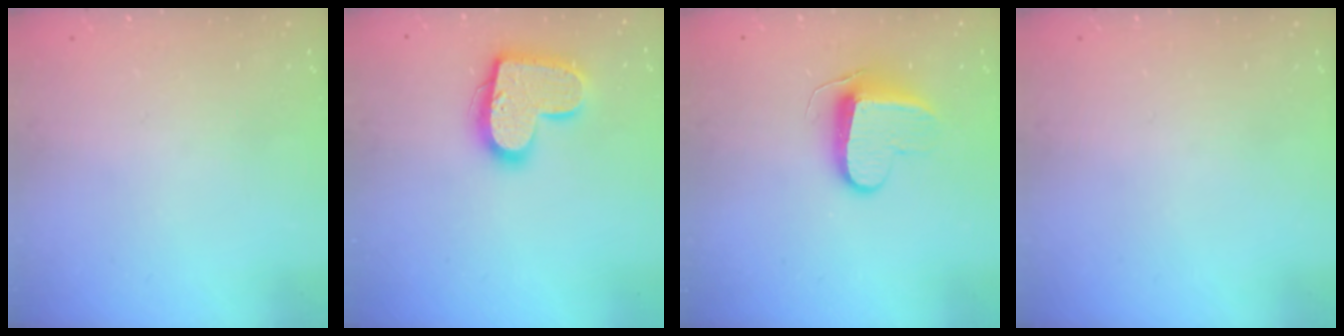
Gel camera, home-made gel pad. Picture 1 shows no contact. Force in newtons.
{"total": 16.4, "press": 16.4, "slide": 1.0}
{"total": 9.5, "press": 9.5, "slide": 0.1}
{"total": 0.0}